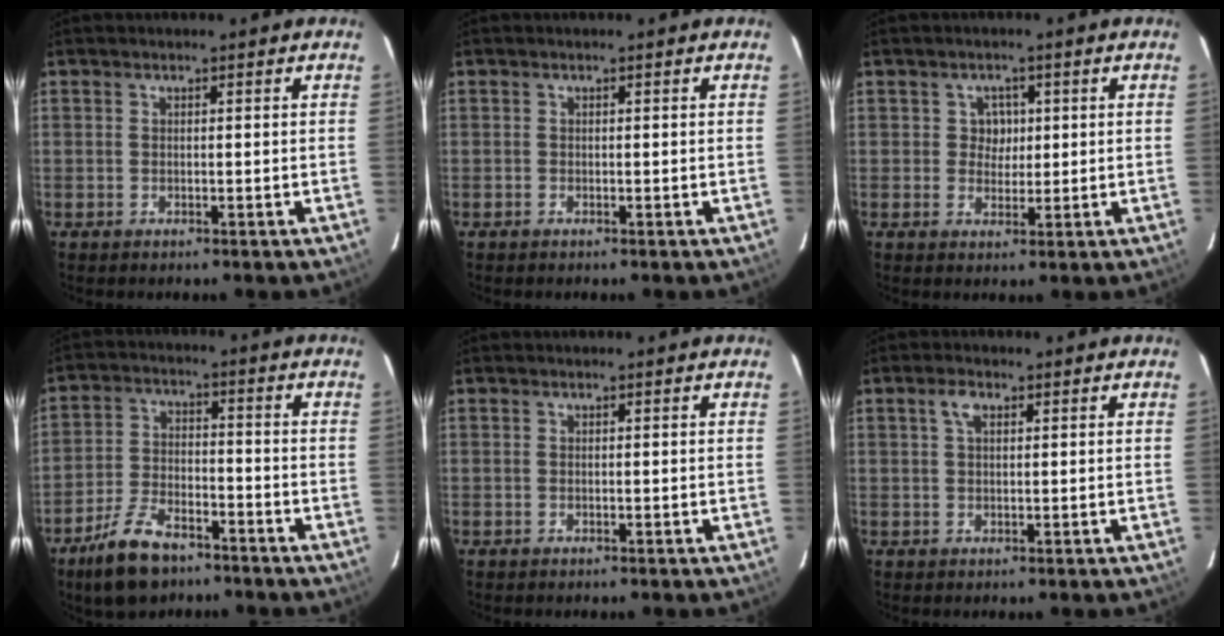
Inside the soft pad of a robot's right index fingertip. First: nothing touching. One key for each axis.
{"total": 0.0}
{"total": 2.9, "fx": 0.5, "fy": 2.9, "fz": 0.5, "tx": -0.004, "ty": 0.013, "tz": 0.008}
{"total": 10.9, "fx": -7.8, "fy": 4.9, "fz": 5.9, "tx": -0.137, "ty": -0.001, "tz": -0.139}
{"total": 0.0}
{"total": 2.4, "fx": 1.0, "fy": 1.2, "fz": 1.8, "tx": -0.036, "ty": 0.008, "tz": 0.019}